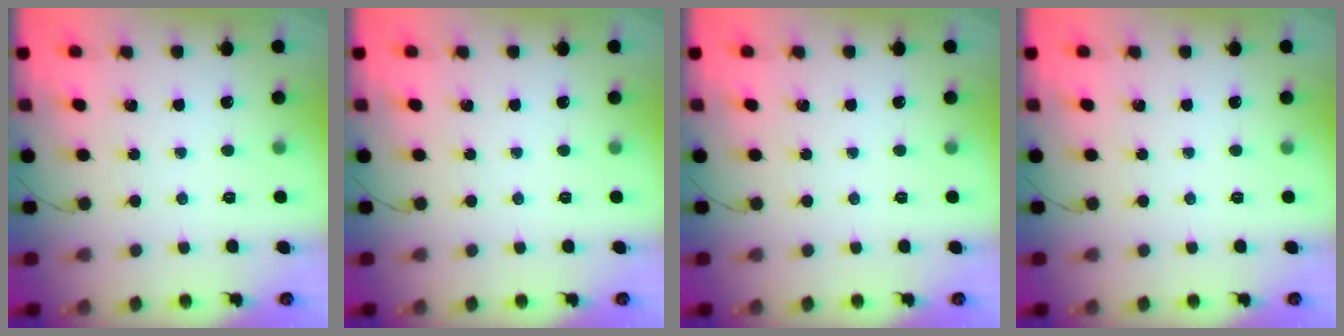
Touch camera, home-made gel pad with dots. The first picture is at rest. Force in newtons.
{"total": 0.0}
{"total": 0.0}
{"total": 0.0}